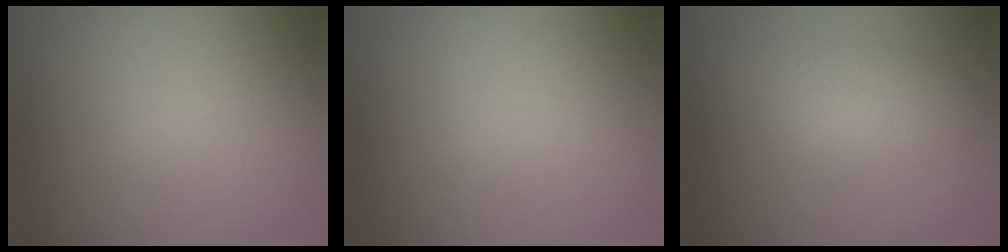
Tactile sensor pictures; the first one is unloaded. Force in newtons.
{"total": 0.0}
{"total": 3.0, "press": 3.0, "slide": 0.2}